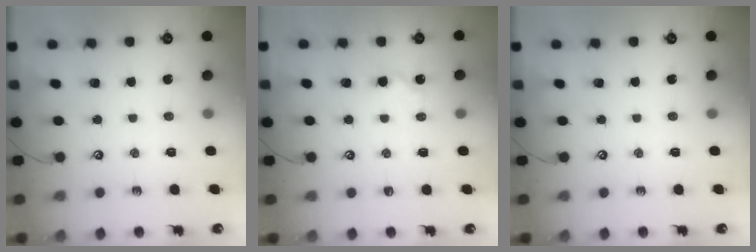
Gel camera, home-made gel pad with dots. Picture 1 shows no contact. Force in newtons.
{"total": 3.7, "press": 3.7, "slide": 0.5}
{"total": 0.0}